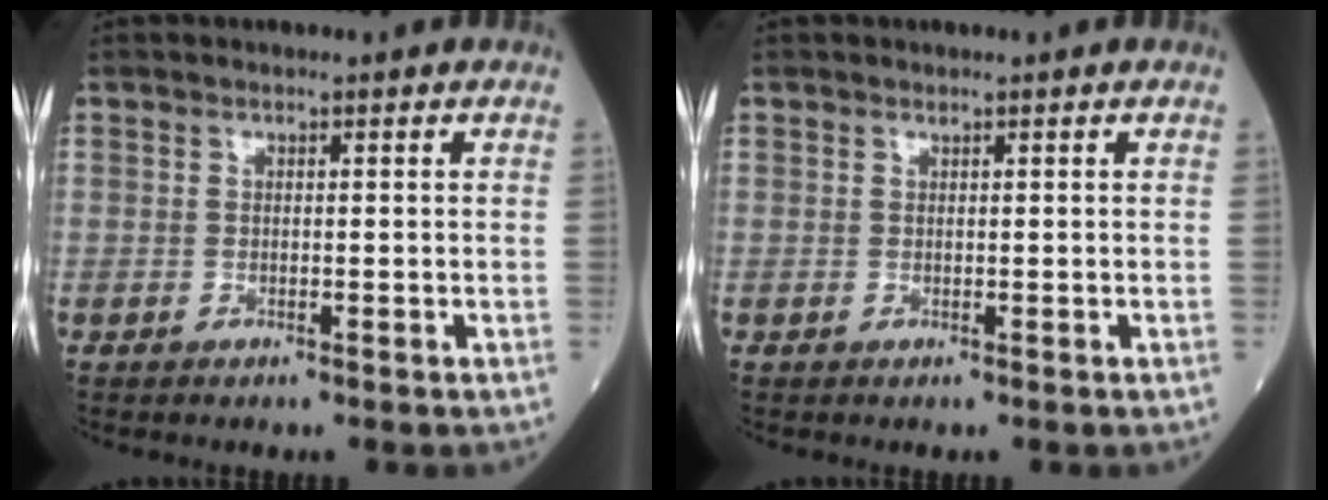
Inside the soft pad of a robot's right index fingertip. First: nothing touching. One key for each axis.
{"total": 0.0}